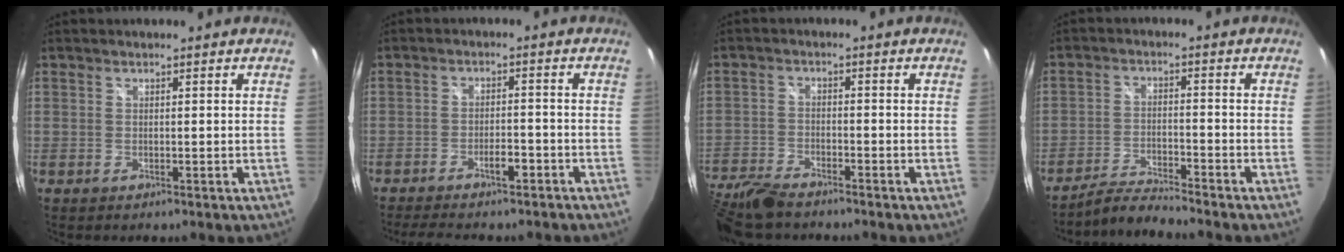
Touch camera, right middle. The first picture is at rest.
{"total": 8.2, "force": [-6.8, 2.3, 4.1], "torque": [-0.086, -0.001, -0.098]}
{"total": 11.9, "force": [-10.0, 3.5, 5.3], "torque": [-0.141, -0.022, -0.194]}
{"total": 5.4, "force": [-5.3, -0.7, 0.8], "torque": [-0.038, 0.007, -0.104]}